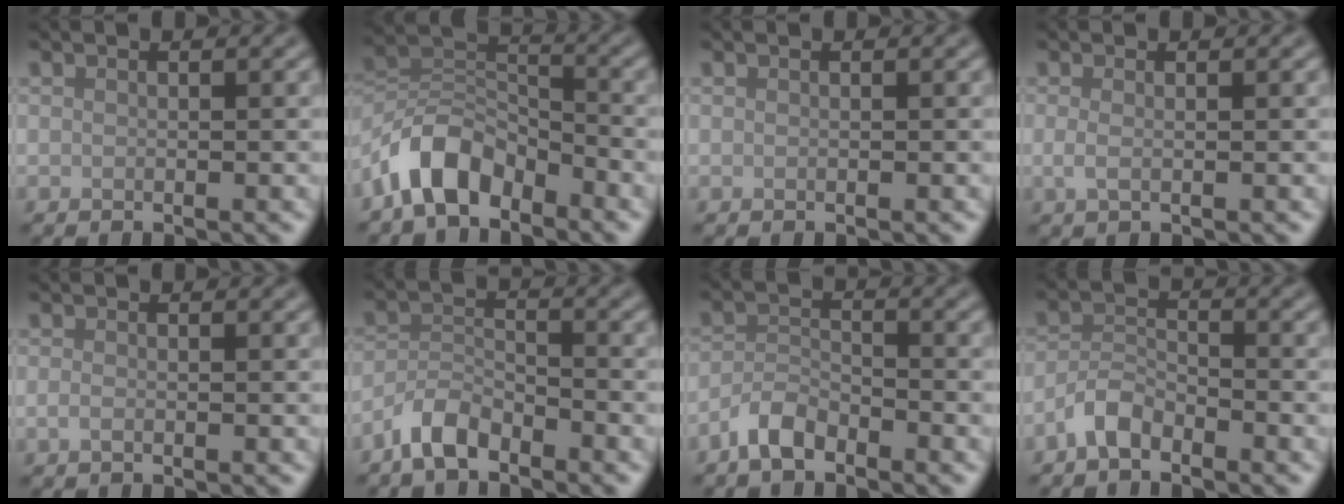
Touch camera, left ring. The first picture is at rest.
{"total": 6.2, "force": [-4.5, 3.1, 3.0], "torque": [-0.051, 0.008, -0.094]}
{"total": 0.0}
{"total": 1.2, "force": [0.0, 0.4, 1.1], "torque": [-0.027, -0.002, 0.000]}
{"total": 0.7, "force": [-0.2, 0.3, 0.6], "torque": [-0.015, -0.002, -0.005]}
{"total": 3.5, "force": [-2.9, 1.1, 1.4], "torque": [-0.029, 0.006, -0.068]}
{"total": 2.9, "force": [-2.4, 1.0, 1.3], "torque": [-0.027, 0.007, -0.054]}
{"total": 2.7, "force": [-2.2, 1.0, 1.2], "torque": [-0.024, 0.008, -0.050]}